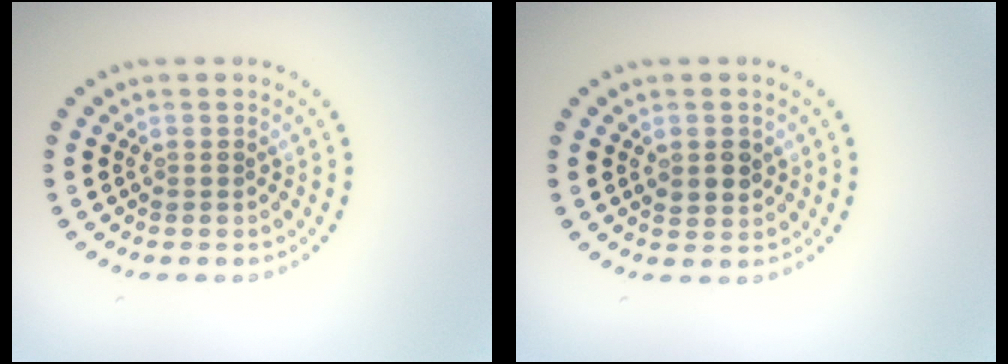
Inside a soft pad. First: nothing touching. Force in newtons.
{"total": 1.7, "press": 1.7, "slide": 0.3}